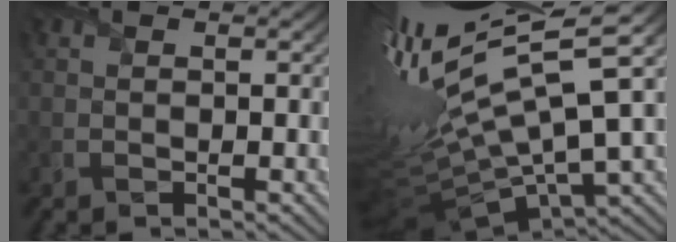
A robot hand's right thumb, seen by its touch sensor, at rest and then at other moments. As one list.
[{"total": 16.1, "force": [3.0, 3.8, 15.3], "torque": [-0.298, 0.011, 0.067]}]